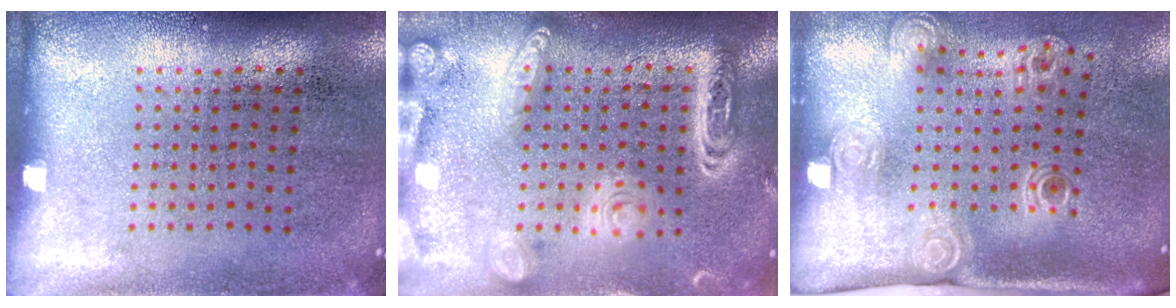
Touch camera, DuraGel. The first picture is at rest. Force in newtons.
{"total": 4.0, "press": 4.0, "slide": 0.4}
{"total": 2.1, "press": 1.5, "slide": 1.5}